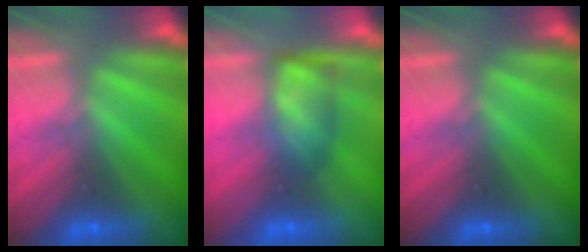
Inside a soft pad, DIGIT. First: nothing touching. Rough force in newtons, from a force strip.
{"total": 4.7}
{"total": 0.0}